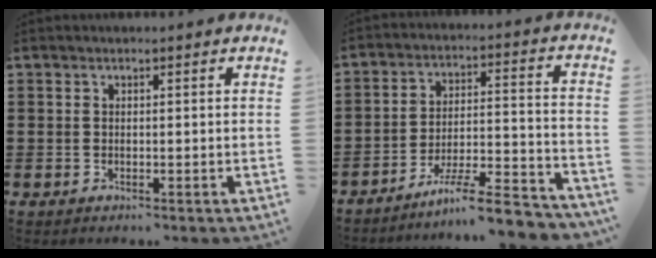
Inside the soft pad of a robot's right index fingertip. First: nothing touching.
{"total": 8.8, "force": [-7.5, 0.5, 4.7], "torque": [-0.073, 0.008, -0.143]}